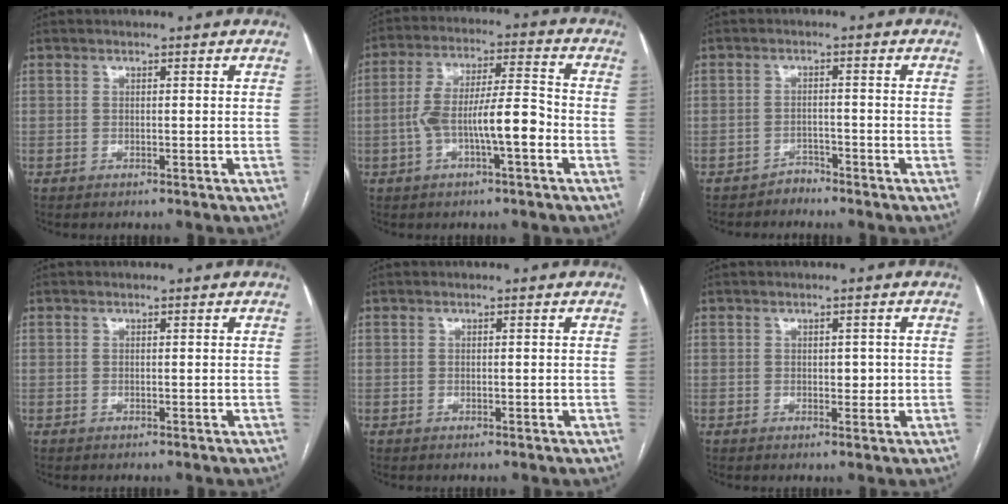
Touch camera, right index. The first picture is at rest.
{"total": 10.3, "force": [-2.9, 1.8, 9.8], "torque": [-0.182, 0.024, -0.051]}
{"total": 1.8, "force": [-1.7, 0.5, -0.3], "torque": [0.009, 0.000, -0.028]}
{"total": 0.0}
{"total": 0.0}
{"total": 1.9, "force": [0.0, 1.2, 1.4], "torque": [-0.017, 0.003, 0.002]}